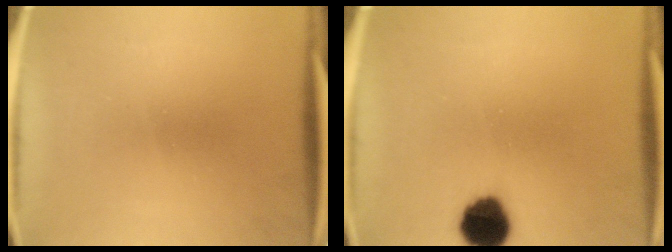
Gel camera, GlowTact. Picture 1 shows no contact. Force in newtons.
{"total": 9.5}